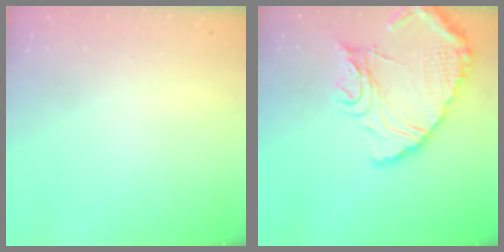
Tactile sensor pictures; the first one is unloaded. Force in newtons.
{"total": 15.7, "press": 15.6, "slide": 1.0}